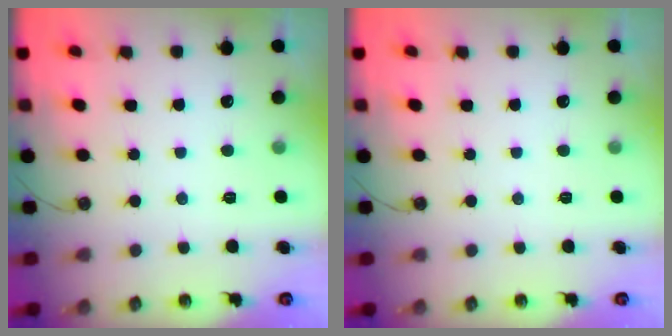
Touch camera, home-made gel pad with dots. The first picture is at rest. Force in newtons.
{"total": 0.0}